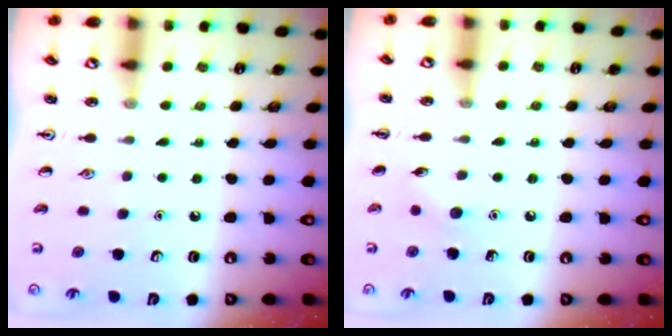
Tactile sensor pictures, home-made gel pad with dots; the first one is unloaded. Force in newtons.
{"total": 5.0, "press": 4.9, "slide": 1.4}